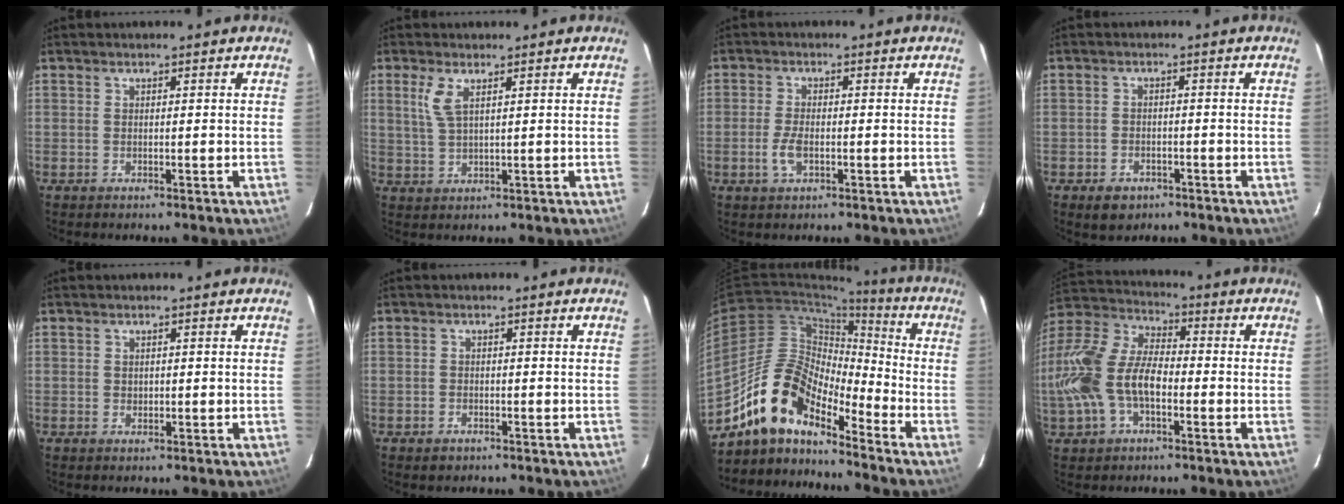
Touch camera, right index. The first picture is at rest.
{"total": 3.9, "force": [1.8, 1.1, 3.2], "torque": [-0.070, 0.001, 0.041]}
{"total": 3.8, "force": [-1.3, 1.6, 3.1], "torque": [-0.072, -0.001, -0.026]}
{"total": 4.5, "force": [-2.9, 3.1, 1.6], "torque": [-0.043, 0.000, -0.040]}
{"total": 0.8, "force": [0.1, 0.7, 0.3], "torque": [-0.001, 0.002, 0.002]}
{"total": 1.7, "force": [-1.1, 1.2, 0.3], "torque": [-0.008, 0.000, -0.015]}
{"total": 13.7, "force": [-11.5, 4.7, 5.9], "torque": [-0.105, 0.016, -0.225]}
{"total": 17.9, "force": [-4.1, 10.2, 14.1], "torque": [-0.306, 0.010, -0.080]}